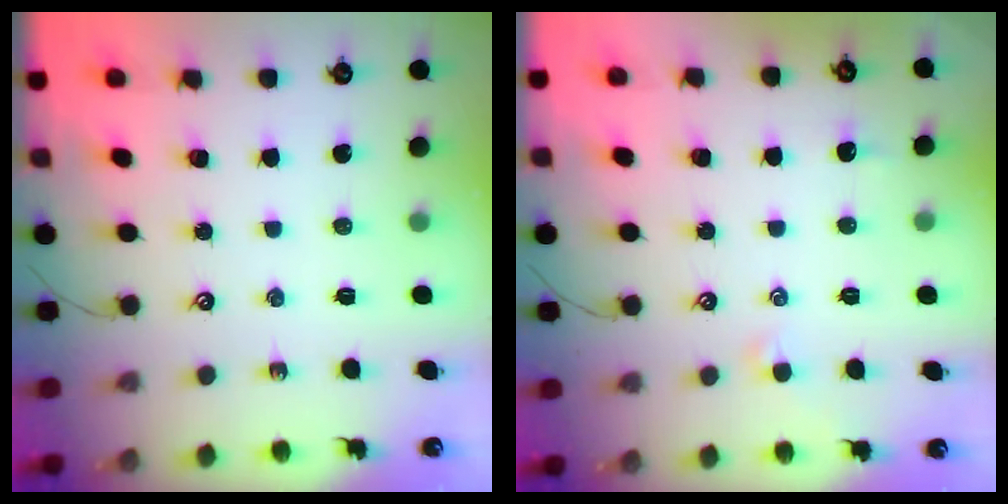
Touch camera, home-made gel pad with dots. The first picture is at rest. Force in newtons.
{"total": 0.8, "press": 0.7, "slide": 0.4}